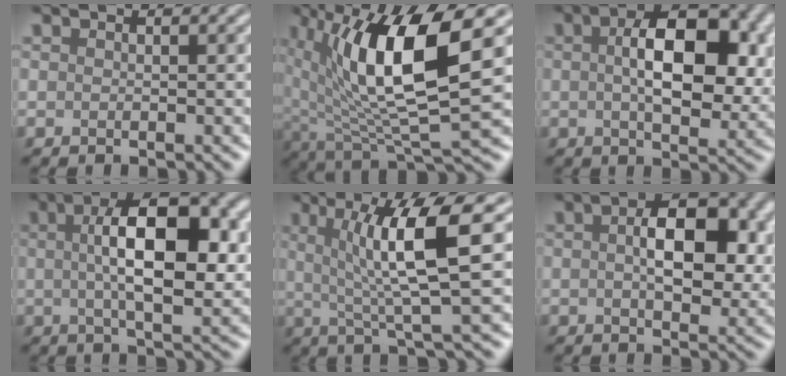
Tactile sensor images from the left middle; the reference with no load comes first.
{"total": 12.1, "force": [2.5, 4.0, 11.1], "torque": [-0.201, -0.012, 0.050]}
{"total": 9.6, "force": [1.3, 4.9, 8.2], "torque": [-0.123, 0.003, 0.017]}
{"total": 9.8, "force": [1.3, 3.7, 9.0], "torque": [-0.134, 0.007, 0.015]}
{"total": 7.6, "force": [1.3, 1.3, 7.4], "torque": [-0.116, -0.003, 0.024]}
{"total": 7.4, "force": [0.9, 3.9, 6.2], "torque": [-0.090, 0.001, 0.012]}